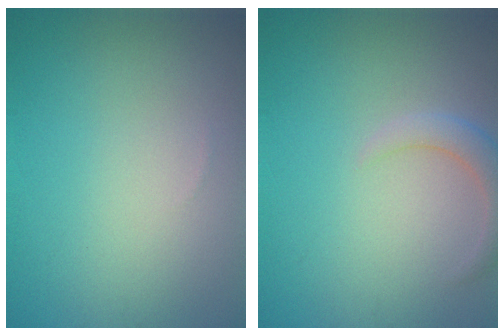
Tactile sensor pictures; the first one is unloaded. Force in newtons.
{"total": 2.2, "press": 2.2, "slide": 0.2}